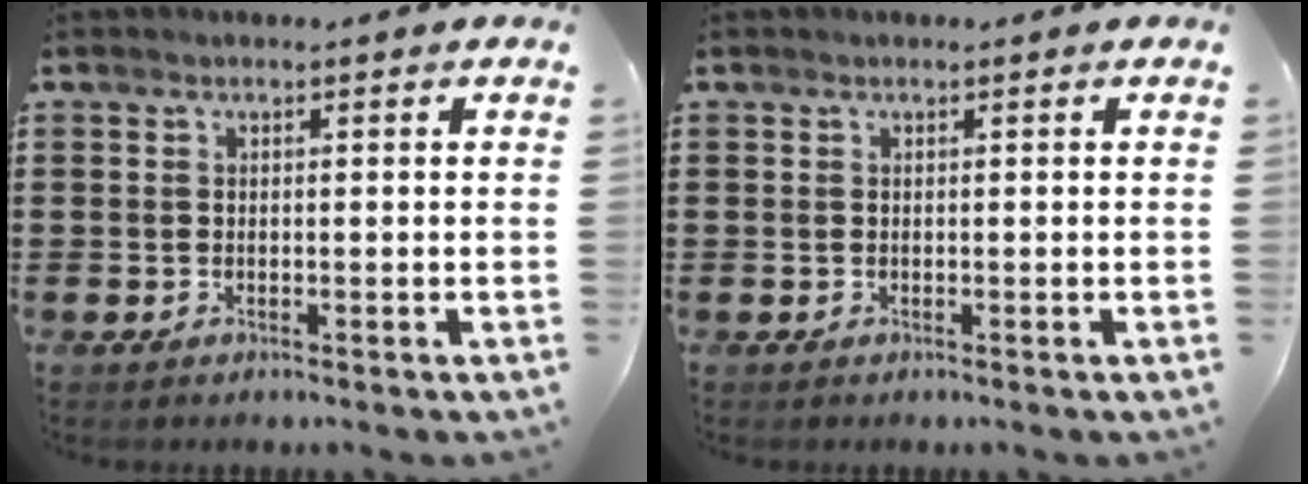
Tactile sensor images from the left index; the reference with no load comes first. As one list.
[{"total": 0.0}]